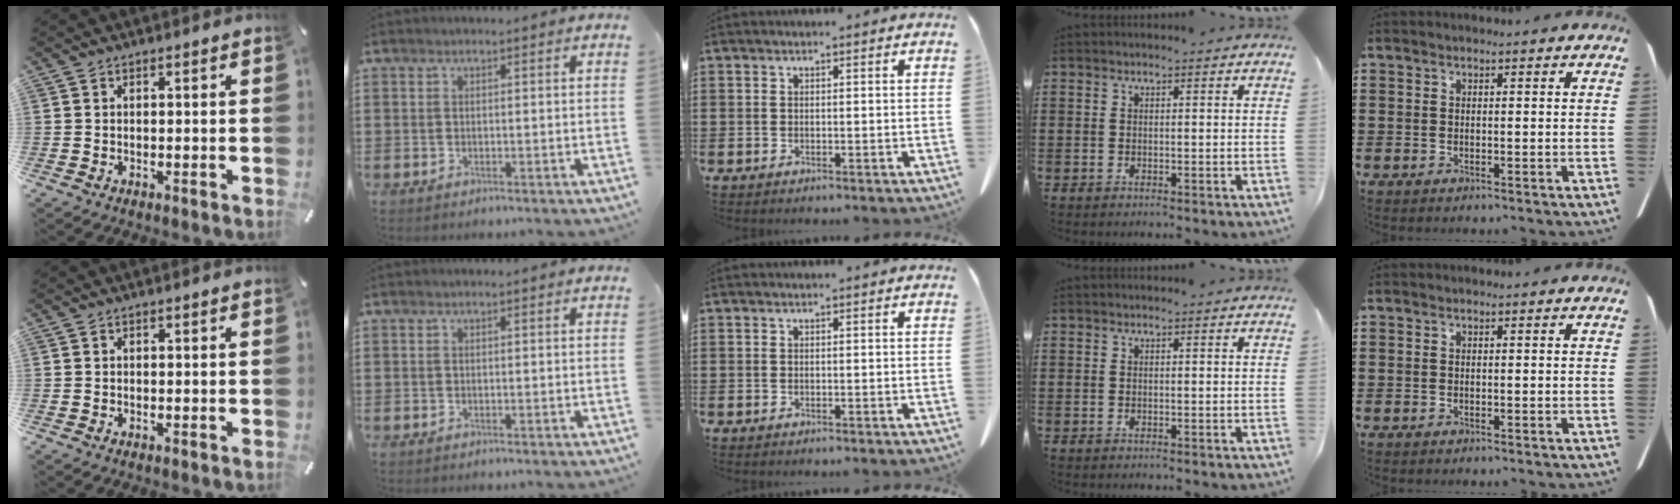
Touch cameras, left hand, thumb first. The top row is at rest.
{}